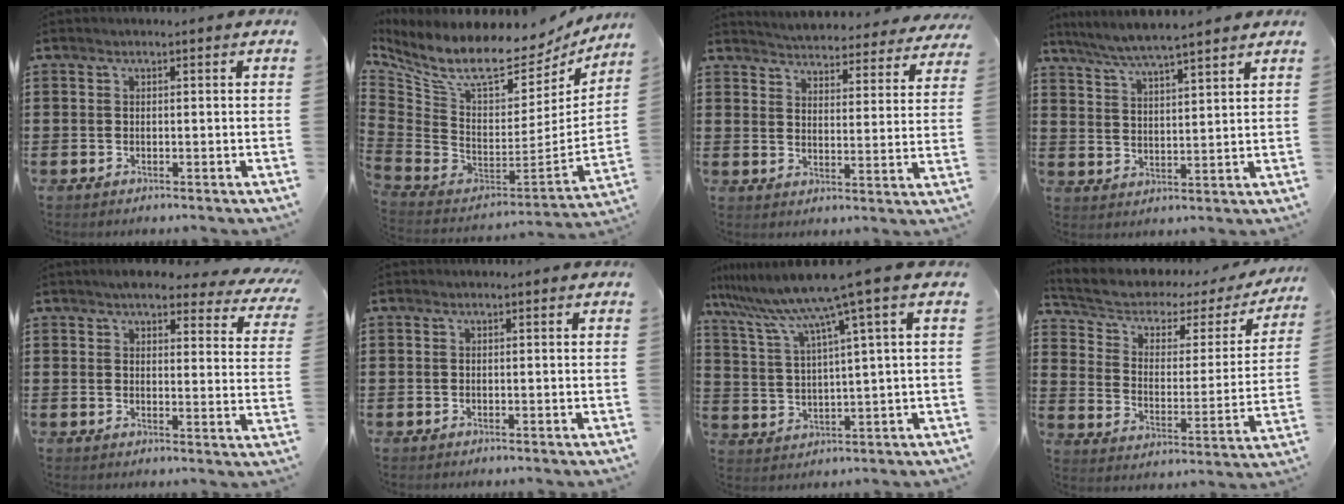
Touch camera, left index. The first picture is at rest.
{"total": 9.5, "force": [7.1, 2.7, 5.8], "torque": [-0.145, -0.074, 0.118]}
{"total": 4.1, "force": [4.1, -0.4, 0.4], "torque": [-0.030, -0.036, 0.068]}
{"total": 5.2, "force": [4.7, -0.3, 2.2], "torque": [-0.059, -0.022, 0.081]}
{"total": 5.0, "force": [4.4, 0.9, 2.3], "torque": [-0.044, -0.020, 0.075]}
{"total": 0.0}
{"total": 9.5, "force": [6.5, -1.2, 6.9], "torque": [-0.166, -0.044, 0.098]}
{"total": 4.3, "force": [2.7, 2.3, 2.4], "torque": [-0.067, -0.024, 0.041]}